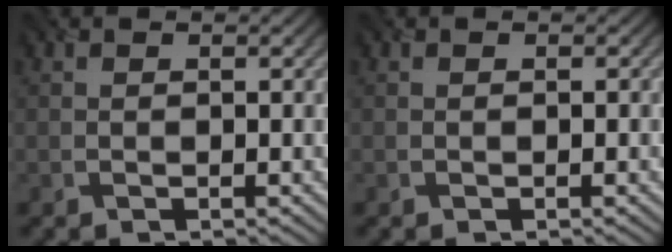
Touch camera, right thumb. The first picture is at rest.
{"total": 0.0}